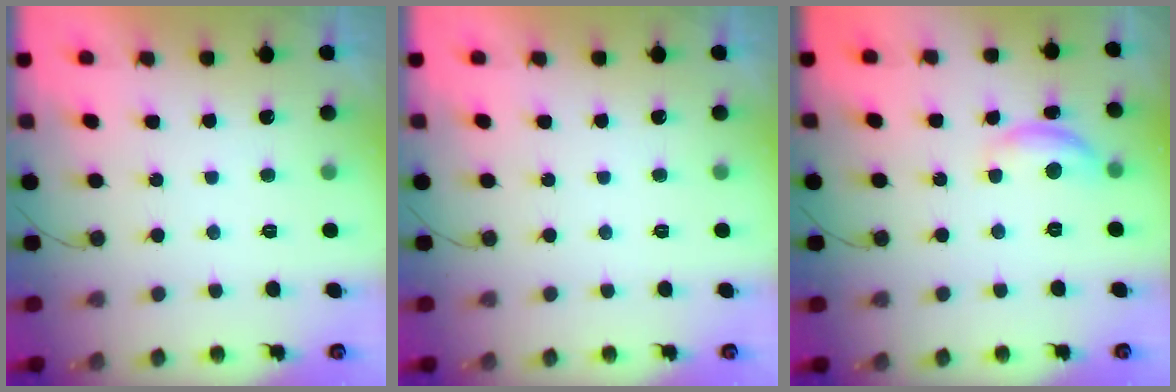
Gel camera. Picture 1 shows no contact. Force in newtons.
{"total": 0.0}
{"total": 8.6, "press": 8.6, "slide": 0.3}